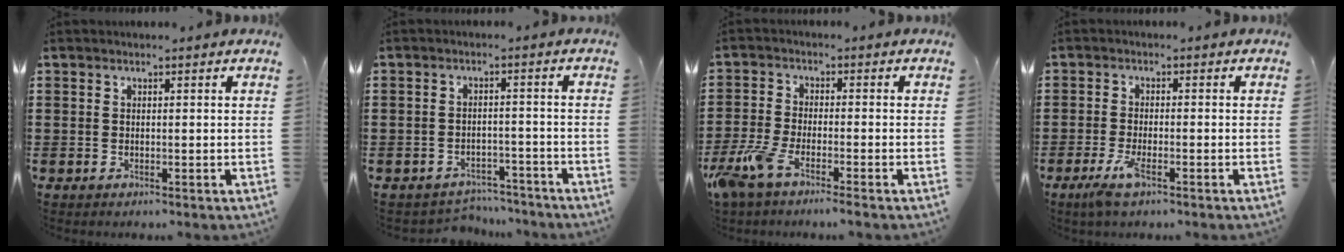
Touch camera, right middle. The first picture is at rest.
{"total": 3.4, "force": [-3.4, 0.5, -0.2], "torque": [-0.006, -0.002, -0.071]}
{"total": 5.2, "force": [-3.9, 0.9, 3.4], "torque": [-0.097, -0.015, -0.080]}
{"total": 3.7, "force": [-1.8, 0.8, 3.1], "torque": [-0.071, -0.010, -0.036]}